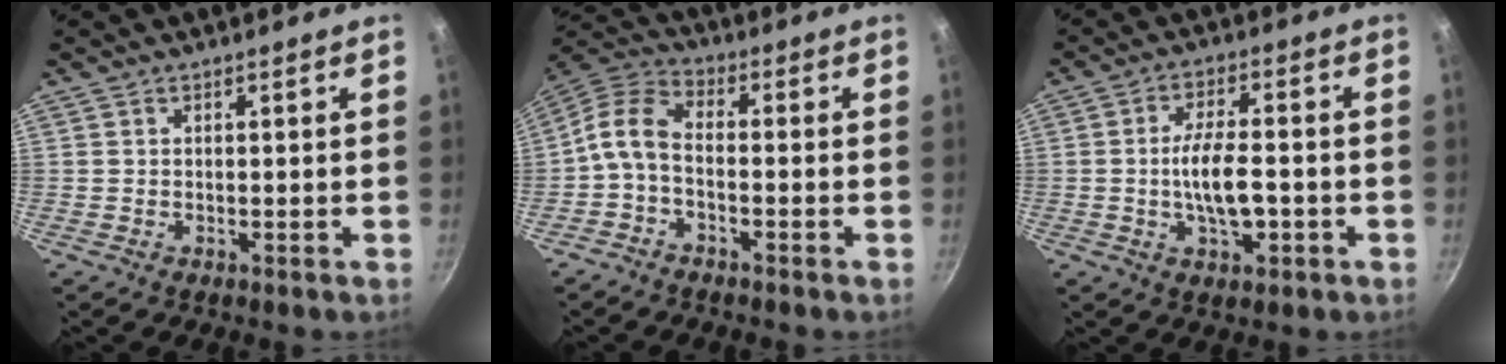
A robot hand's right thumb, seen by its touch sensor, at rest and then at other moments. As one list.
[{"total": 7.1, "force": [-2.4, 3.9, 5.4], "torque": [-0.125, 0.040, -0.059]}, {"total": 8.8, "force": [-1.7, 3.7, 7.8], "torque": [-0.130, 0.018, -0.032]}]